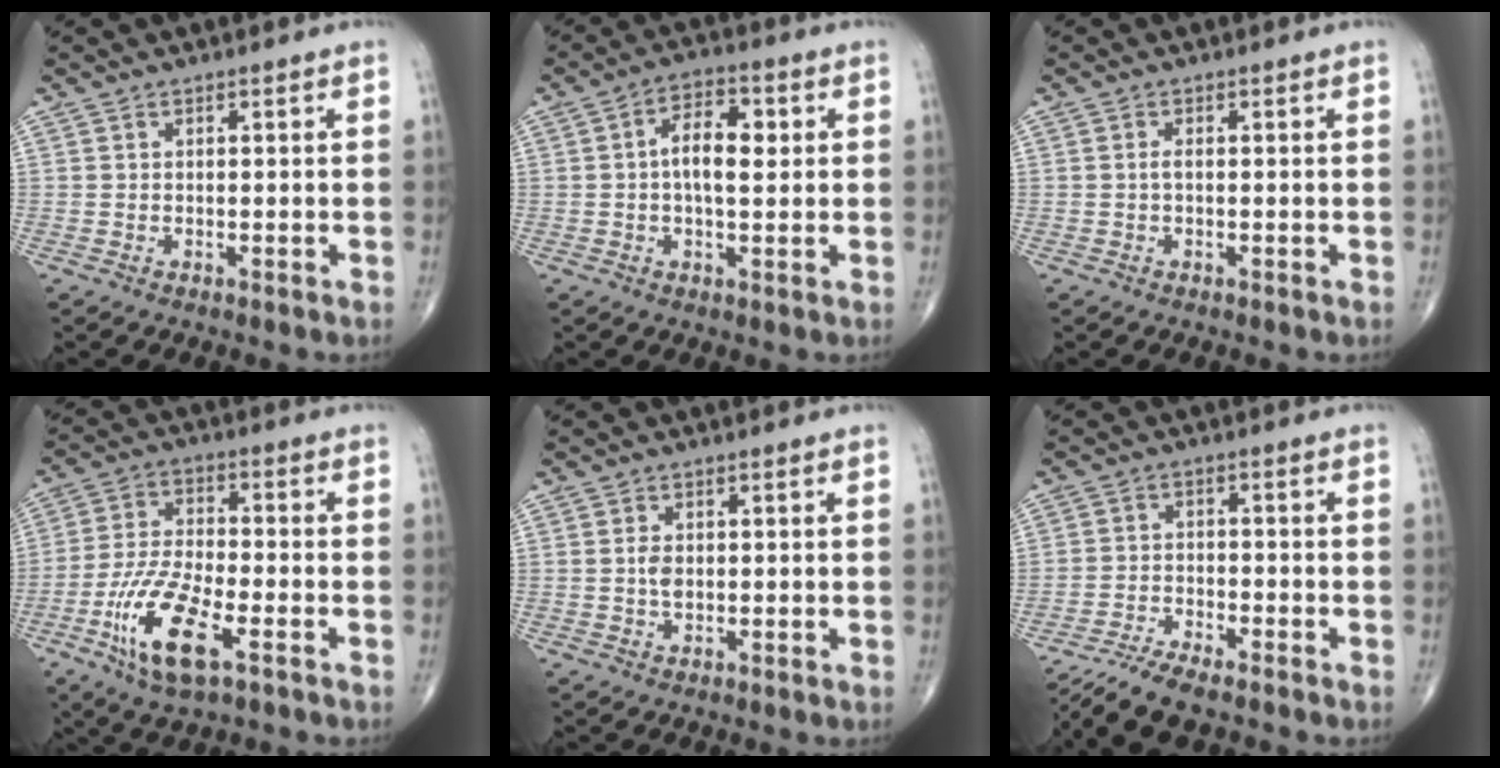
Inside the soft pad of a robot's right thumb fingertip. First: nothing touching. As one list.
[{"total": 8.0, "force": [0.9, 3.9, 6.9], "torque": [-0.107, 0.015, 0.007]}, {"total": 0.8, "force": [-0.1, 0.3, 0.7], "torque": [-0.018, -0.001, -0.004]}, {"total": 13.8, "force": [-6.1, 5.0, 11.3], "torque": [-0.228, 0.017, -0.111]}, {"total": 2.2, "force": [0.1, 1.3, 1.7], "torque": [-0.031, -0.001, 0.002]}, {"total": 8.1, "force": [-6.8, 1.6, 4.0], "torque": [-0.081, 0.017, -0.125]}]